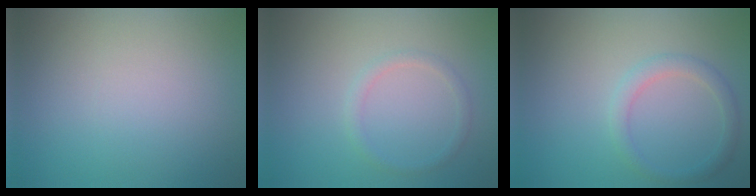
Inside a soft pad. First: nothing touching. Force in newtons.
{"total": 1.2, "press": 1.2, "slide": 0.0}
{"total": 2.0, "press": 2.0, "slide": 0.1}